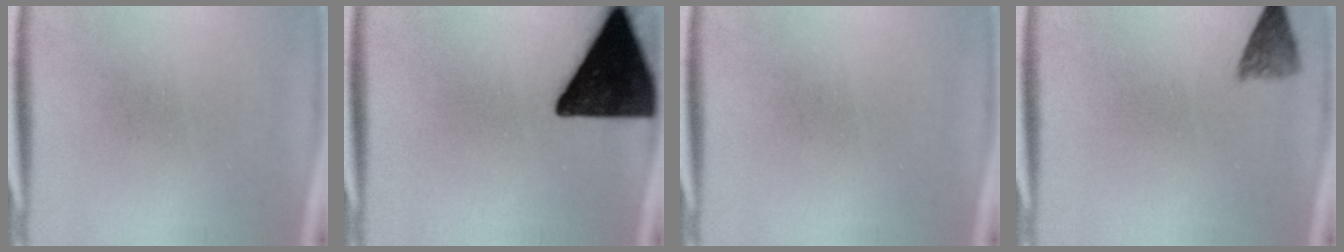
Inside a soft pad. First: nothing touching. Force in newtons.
{"total": 18.3}
{"total": 0.0}
{"total": 2.8}